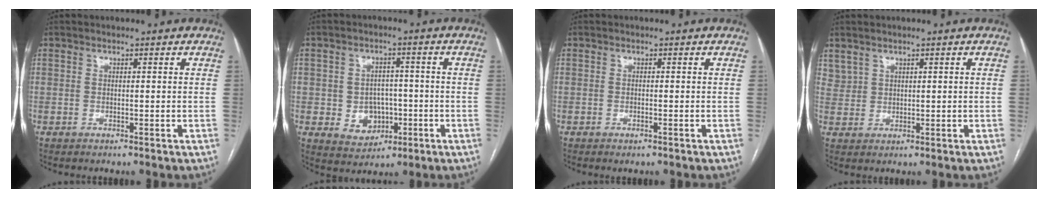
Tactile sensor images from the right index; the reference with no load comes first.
{"total": 6.6, "force": [-1.4, 5.6, 3.2], "torque": [-0.045, 0.011, -0.011]}
{"total": 0.8, "force": [-0.5, 0.1, 0.6], "torque": [-0.009, -0.002, -0.006]}
{"total": 2.7, "force": [2.1, 1.7, 0.4], "torque": [-0.008, 0.007, 0.051]}